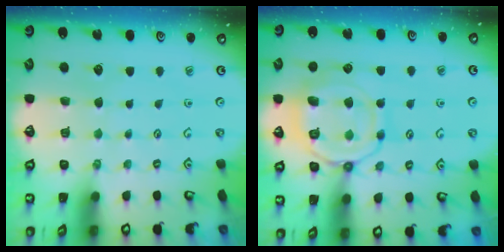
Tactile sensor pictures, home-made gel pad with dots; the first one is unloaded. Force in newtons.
{"total": 13.6, "press": 13.6, "slide": 1.3}